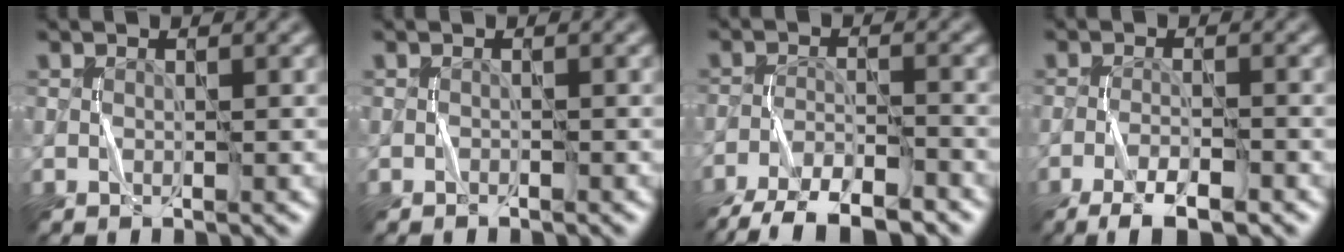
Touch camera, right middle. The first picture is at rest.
{"total": 0.0}
{"total": 8.2, "force": [-6.9, 2.0, 4.0], "torque": [-0.066, -0.016, -0.116]}
{"total": 4.8, "force": [-3.4, 0.9, 3.3], "torque": [-0.061, 0.000, -0.062]}